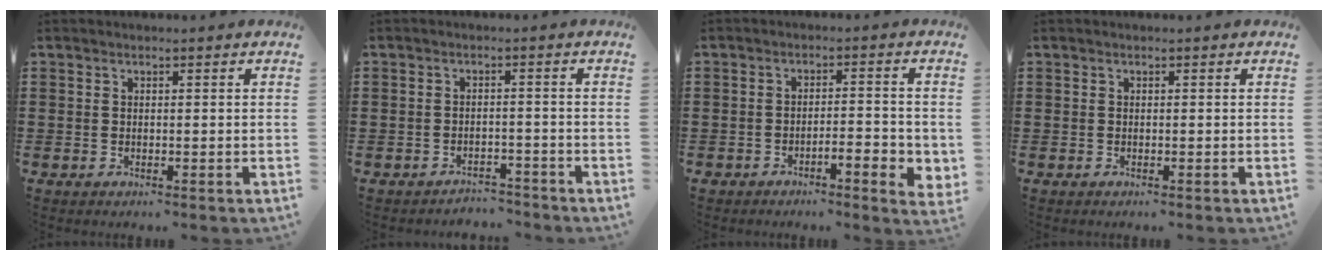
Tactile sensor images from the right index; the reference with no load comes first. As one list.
[{"total": 2.6, "force": [-2.6, 0.4, -0.2], "torque": [-0.004, 0.002, -0.057]}, {"total": 3.6, "force": [-2.0, 0.9, 2.8], "torque": [-0.046, 0.002, -0.037]}, {"total": 0.0}]